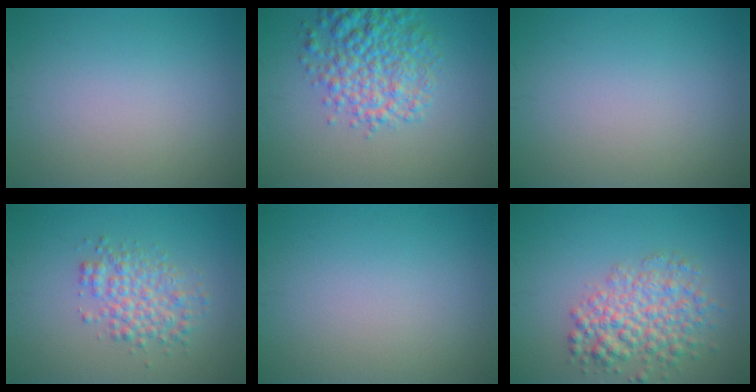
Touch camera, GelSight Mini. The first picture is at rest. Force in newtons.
{"total": 5.7, "press": 5.7, "slide": 0.3}
{"total": 0.0}
{"total": 3.5, "press": 3.5, "slide": 0.1}
{"total": 0.0}
{"total": 5.1, "press": 5.1, "slide": 0.2}